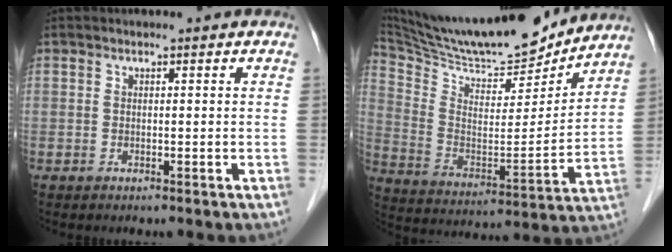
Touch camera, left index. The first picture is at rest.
{"total": 24.1, "force": [21.9, 4.3, 8.9], "torque": [-0.167, -0.015, 0.346]}